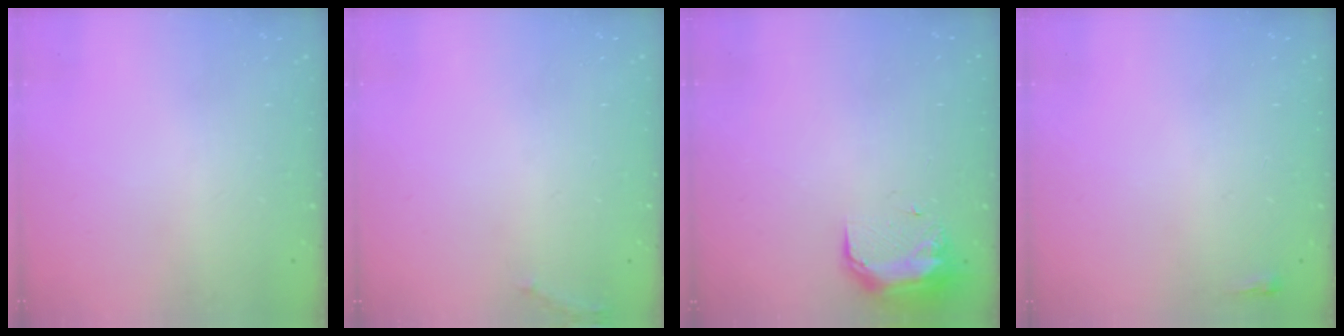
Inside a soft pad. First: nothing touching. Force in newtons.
{"total": 5.6, "press": 5.3, "slide": 1.7}
{"total": 11.2, "press": 9.8, "slide": 5.5}
{"total": 2.0, "press": 2.0, "slide": 0.5}